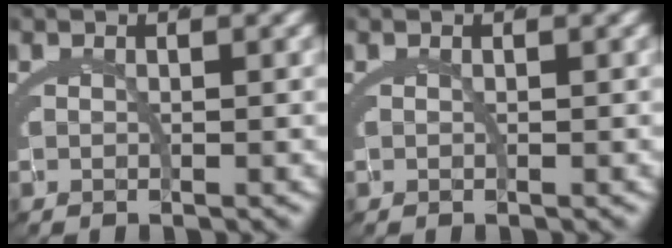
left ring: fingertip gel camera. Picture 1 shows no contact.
{"total": 0.0}